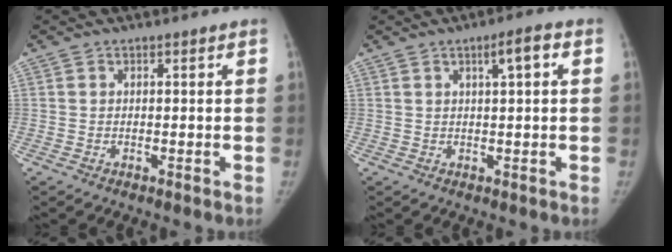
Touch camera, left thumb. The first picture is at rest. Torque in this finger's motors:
{"motor_torque": [-0.04, 0.04, 0.47, -0.17, -0.05]}